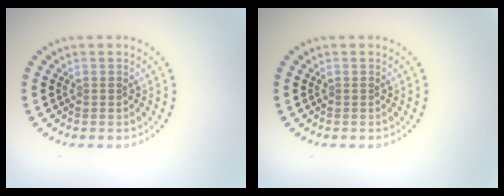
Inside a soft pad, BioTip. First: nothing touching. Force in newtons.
{"total": 0.0}